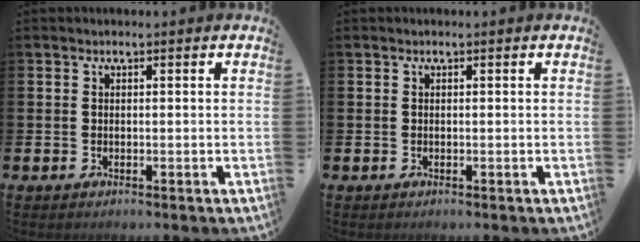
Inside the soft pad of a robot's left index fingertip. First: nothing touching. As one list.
[{"total": 0.0}]